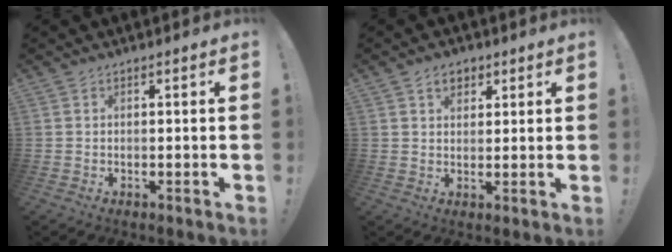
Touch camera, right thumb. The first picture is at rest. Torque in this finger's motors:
{"motor_torque": [0.22, 0.84, 0.34, 0.17, -0.04]}